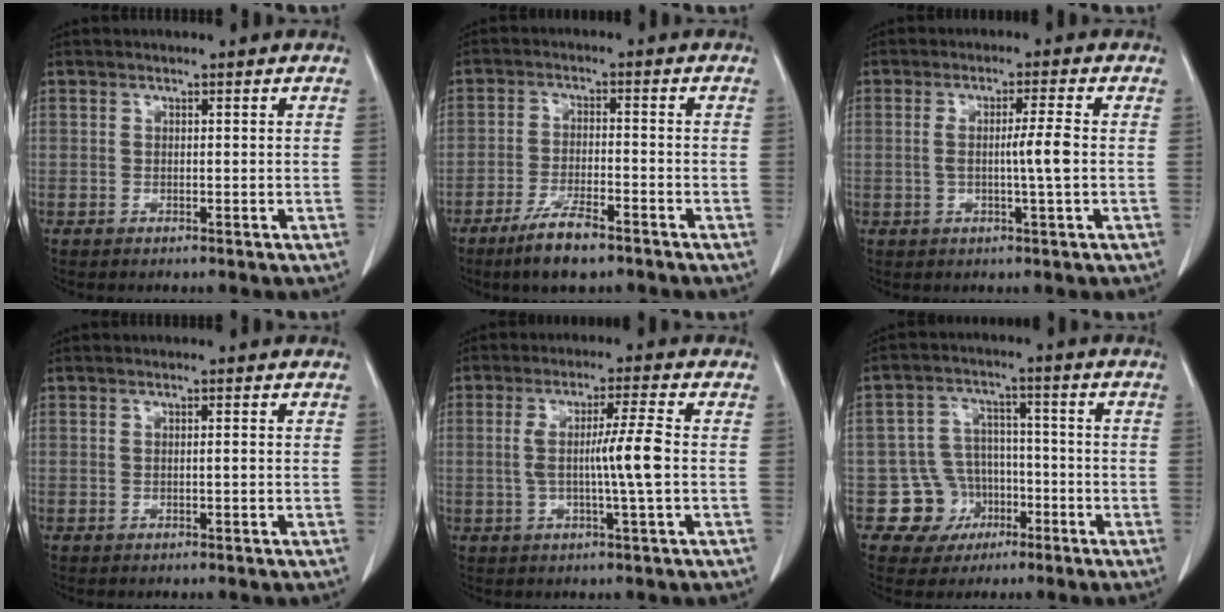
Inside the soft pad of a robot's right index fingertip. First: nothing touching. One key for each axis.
{"total": 7.0, "fx": -5.0, "fy": 1.2, "fz": 4.7, "tx": -0.091, "ty": -0.010, "tz": -0.088}
{"total": 4.3, "fx": -0.4, "fy": -0.6, "fz": 4.3, "tx": -0.076, "ty": -0.001, "tz": -0.006}
{"total": 0.6, "fx": -0.1, "fy": 0.0, "fz": 0.6, "tx": -0.011, "ty": 0.000, "tz": 0.000}
{"total": 7.1, "fx": -0.4, "fy": -0.9, "fz": 7.1, "tx": -0.130, "ty": 0.002, "tz": -0.005}
{"total": 7.6, "fx": -2.9, "fy": 7.0, "fz": 0.4, "tx": 0.003, "ty": 0.018, "tz": -0.038}